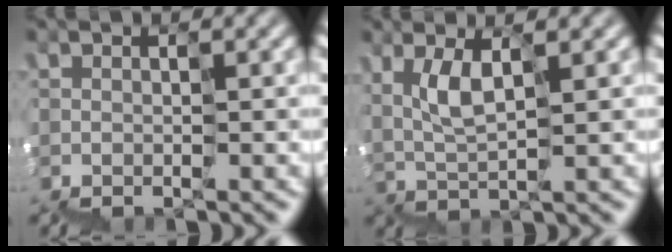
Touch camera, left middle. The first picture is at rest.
{"total": 1.8, "force": [1.5, 0.0, 1.0], "torque": [-0.045, 0.016, 0.030]}